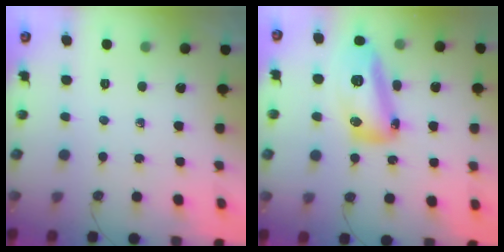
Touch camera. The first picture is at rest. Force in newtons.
{"total": 16.2, "press": 16.1, "slide": 2.0}